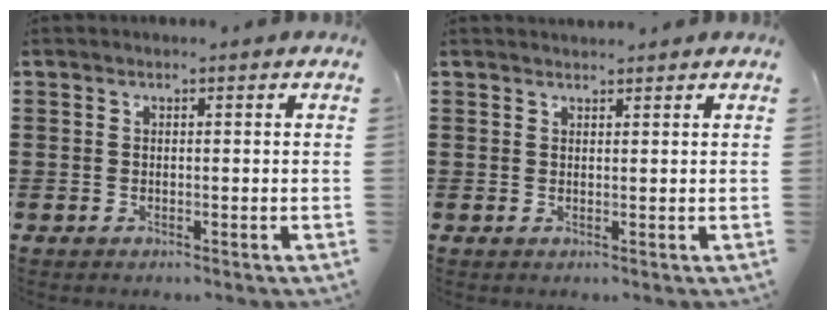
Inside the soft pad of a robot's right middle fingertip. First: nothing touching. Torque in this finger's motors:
{"motor_torque": [-0.01, -0.01, 0.00, -0.01]}